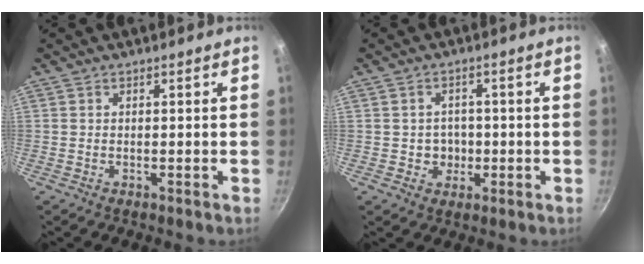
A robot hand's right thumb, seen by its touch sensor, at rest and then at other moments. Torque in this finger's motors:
{"motor_torque": [-0.50, 0.10, 0.69, -0.31, -0.02]}